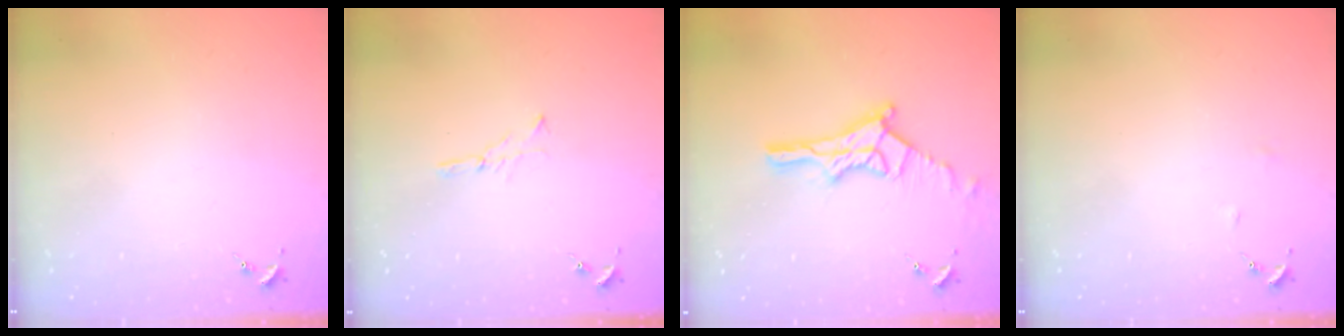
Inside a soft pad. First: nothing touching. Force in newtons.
{"total": 2.6, "press": 2.6, "slide": 0.3}
{"total": 13.3, "press": 13.3, "slide": 0.8}
{"total": 0.0}